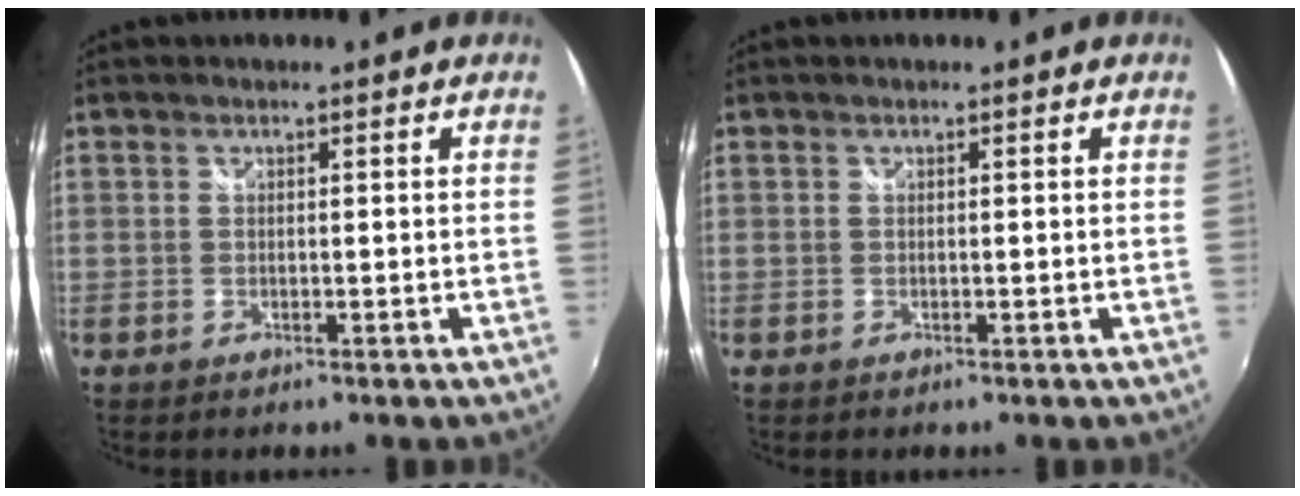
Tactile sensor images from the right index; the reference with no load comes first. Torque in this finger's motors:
{"motor_torque": [0.07, 0.08, 0.00, 0.00]}